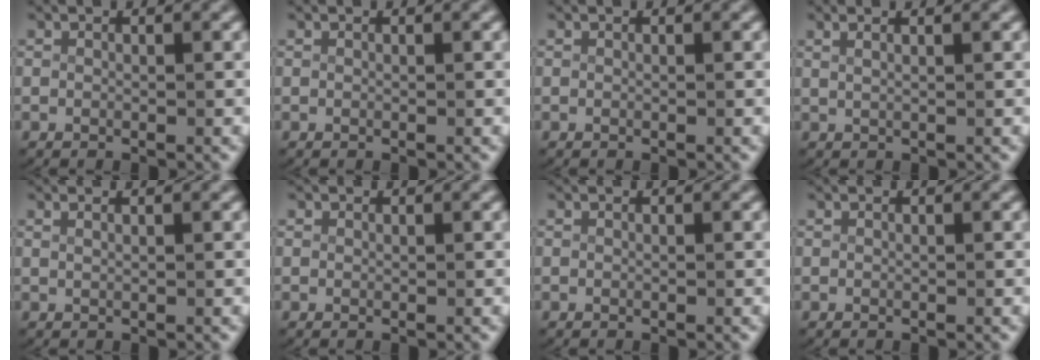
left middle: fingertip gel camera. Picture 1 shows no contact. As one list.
[{"total": 0.0}, {"total": 0.0}, {"total": 1.3, "force": [0.8, -0.3, 0.9], "torque": [-0.016, 0.002, 0.019]}, {"total": 0.7, "force": [0.5, -0.4, 0.4], "torque": [-0.011, -0.003, 0.015]}, {"total": 0.0}, {"total": 0.0}, {"total": 0.0}]